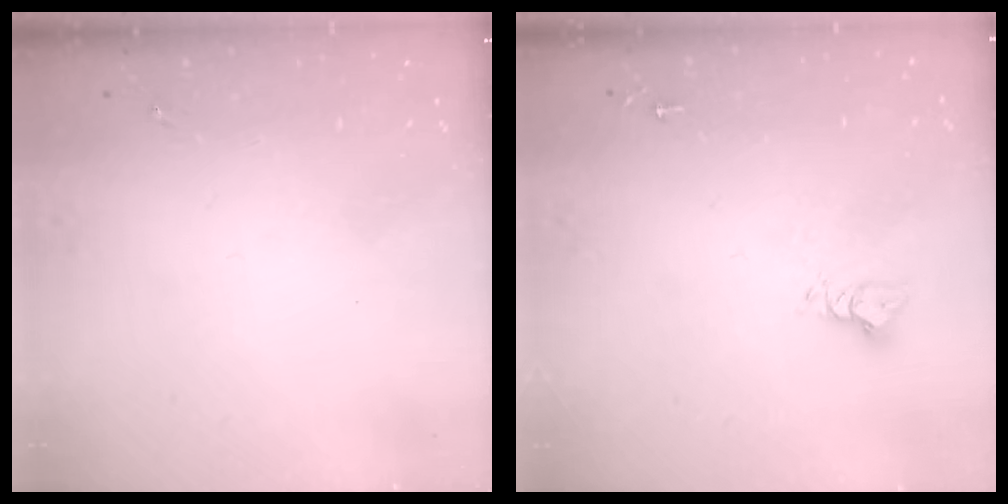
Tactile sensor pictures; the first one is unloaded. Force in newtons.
{"total": 6.2, "press": 6.2, "slide": 0.3}